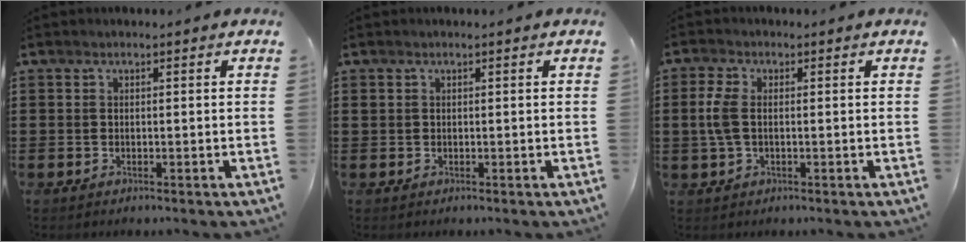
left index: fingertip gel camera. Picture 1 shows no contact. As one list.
[{"total": 0.6, "force": [0.3, 0.4, 0.2], "torque": [-0.006, 0.005, 0.005]}, {"total": 4.3, "force": [0.0, 2.3, 3.6], "torque": [-0.101, -0.002, -0.009]}]